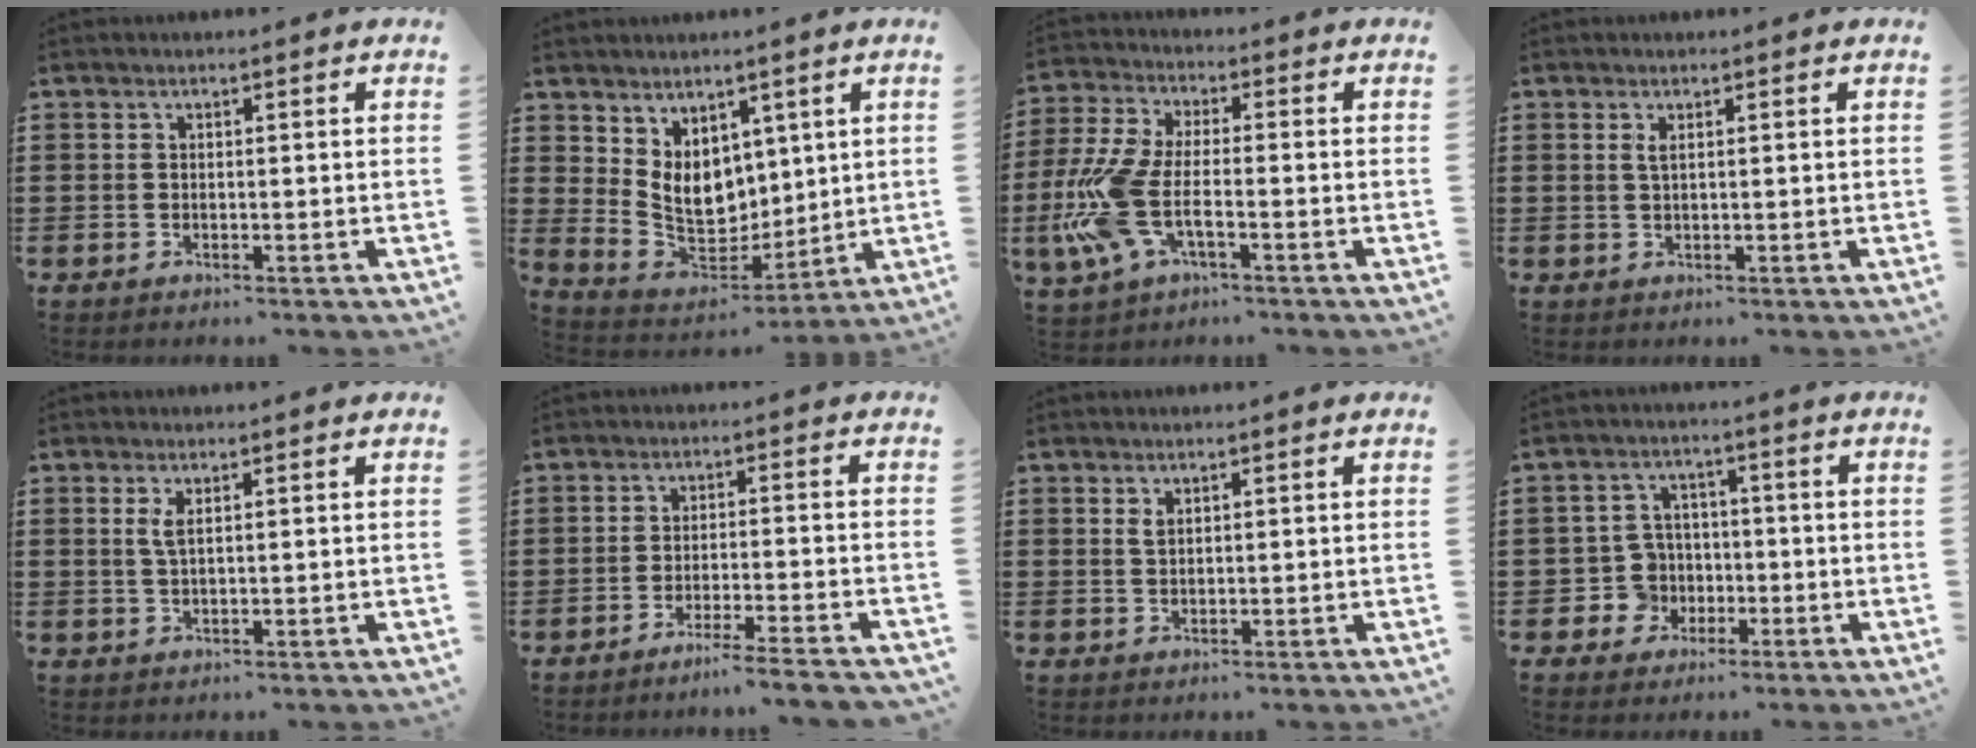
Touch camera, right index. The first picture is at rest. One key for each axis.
{"total": 7.9, "fx": 3.1, "fy": 6.2, "fz": 3.8, "tx": -0.086, "ty": -0.015, "tz": 0.065}
{"total": 10.1, "fx": -2.8, "fy": 4.7, "fz": 8.4, "tx": -0.212, "ty": -0.011, "tz": -0.054}
{"total": 1.1, "fx": 0.4, "fy": 0.2, "fz": 1.0, "tx": -0.020, "ty": 0.003, "tz": 0.006}
{"total": 1.9, "fx": 0.7, "fy": 0.5, "fz": 1.7, "tx": -0.036, "ty": 0.003, "tz": 0.012}
{"total": 3.9, "fx": -3.5, "fy": -0.7, "fz": 1.7, "tx": -0.027, "ty": -0.010, "tz": -0.067}
{"total": 1.2, "fx": 0.6, "fy": 0.6, "fz": 0.8, "tx": -0.019, "ty": 0.003, "tz": 0.011}
{"total": 5.5, "fx": -1.4, "fy": 5.0, "fz": 1.7, "tx": -0.061, "ty": 0.009, "tz": -0.028}